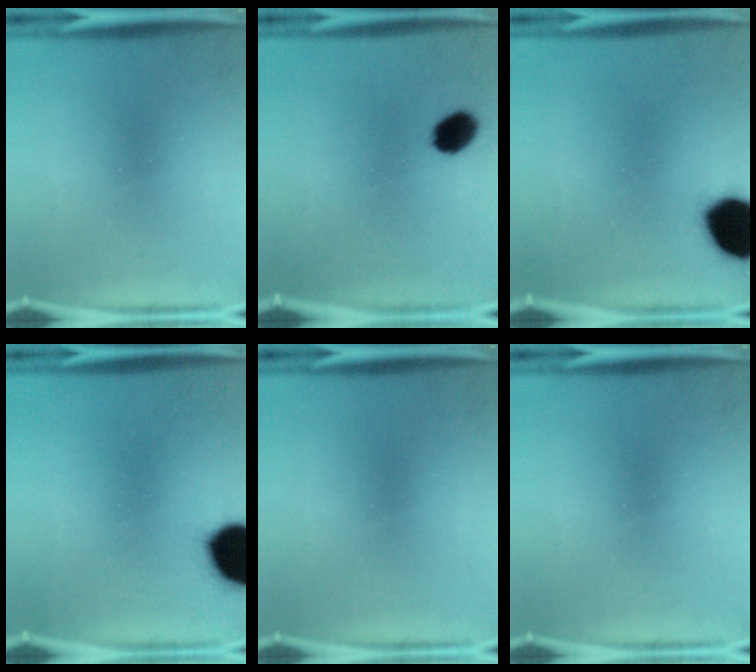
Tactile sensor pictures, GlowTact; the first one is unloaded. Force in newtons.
{"total": 6.4}
{"total": 17.1}
{"total": 19.6}
{"total": 0.0}
{"total": 0.0}